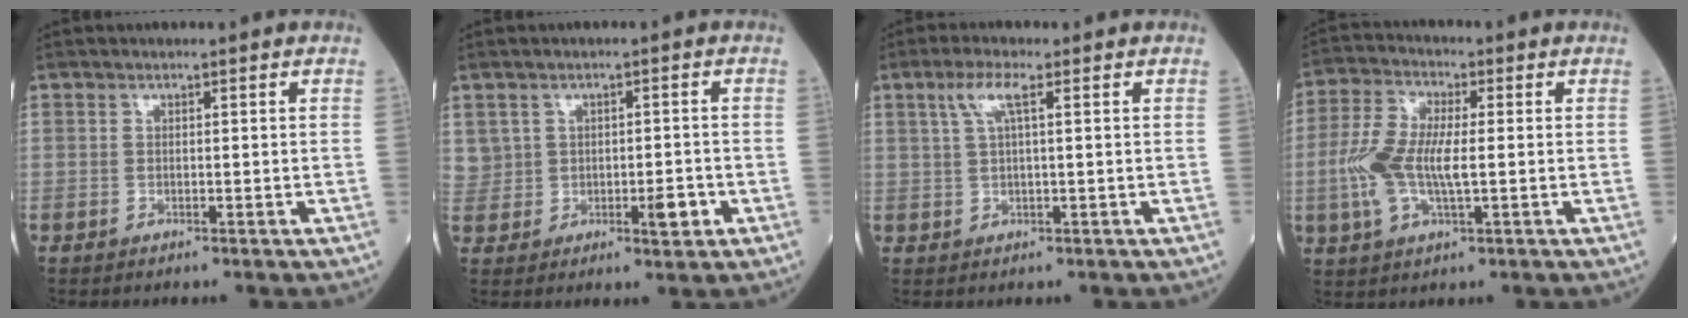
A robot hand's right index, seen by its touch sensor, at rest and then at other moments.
{"total": 4.1, "force": [0.3, 3.0, 2.8], "torque": [-0.034, 0.010, 0.018]}
{"total": 3.8, "force": [1.7, 0.4, 3.4], "torque": [-0.079, 0.013, 0.040]}
{"total": 9.0, "force": [-0.5, 3.2, 8.4], "torque": [-0.199, 0.008, -0.007]}